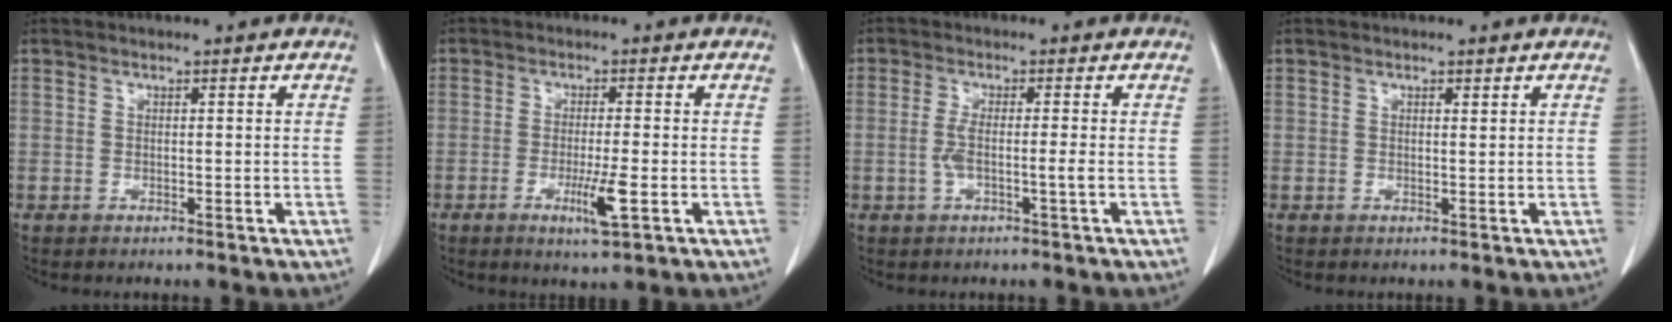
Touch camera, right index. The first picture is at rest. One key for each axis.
{"total": 5.2, "fx": -1.8, "fy": 0.1, "fz": 4.8, "tx": -0.089, "ty": -0.012, "tz": -0.029}
{"total": 3.1, "fx": -0.8, "fy": -0.1, "fz": 3.0, "tx": -0.065, "ty": 0.001, "tz": -0.014}
{"total": 0.7, "fx": 0.5, "fy": 0.1, "fz": 0.5, "tx": -0.010, "ty": -0.006, "tz": 0.008}